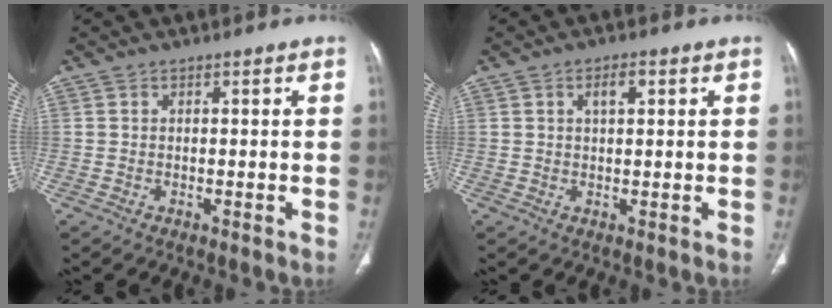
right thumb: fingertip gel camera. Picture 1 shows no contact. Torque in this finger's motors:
{"motor_torque": [0.04, 1.05, 0.61, 0.32, -0.01]}